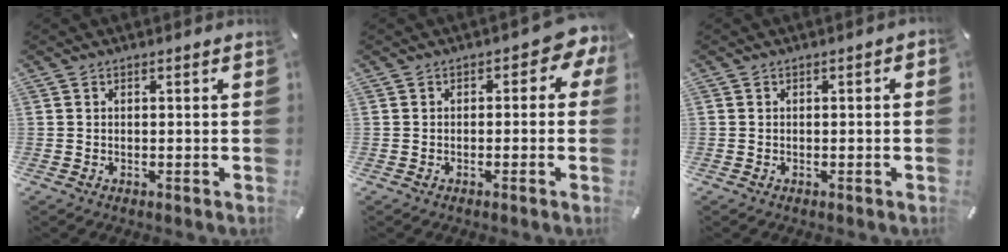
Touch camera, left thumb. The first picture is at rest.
{"total": 4.0, "force": [0.1, 2.4, 3.1], "torque": [-0.045, 0.007, -0.002]}
{"total": 0.7, "force": [-0.5, 0.3, 0.3], "torque": [-0.006, 0.000, -0.010]}